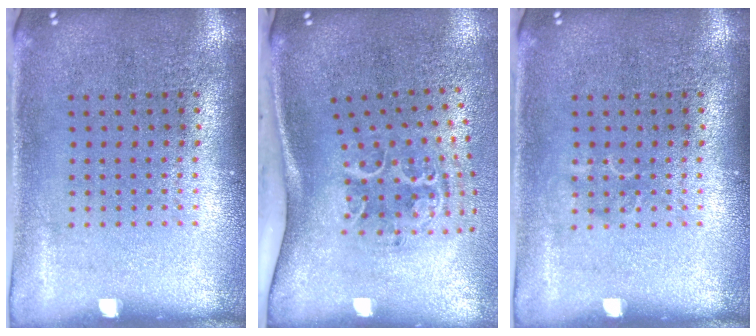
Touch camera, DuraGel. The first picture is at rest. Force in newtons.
{"total": 2.0, "press": 1.4, "slide": 1.4}
{"total": 0.7, "press": 0.7, "slide": 0.2}